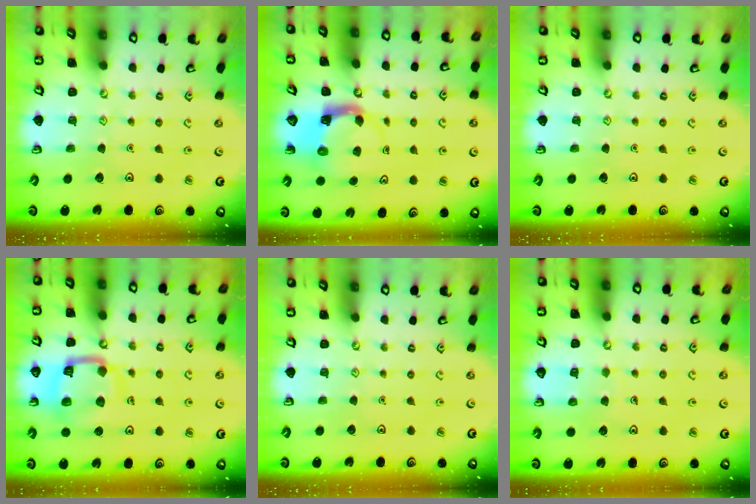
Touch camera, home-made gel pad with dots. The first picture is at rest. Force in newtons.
{"total": 3.8, "press": 3.8, "slide": 0.6}
{"total": 0.0}
{"total": 13.1, "press": 13.0, "slide": 1.5}
{"total": 0.0}
{"total": 6.9, "press": 6.9, "slide": 0.6}